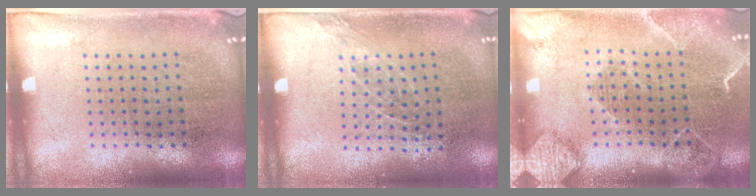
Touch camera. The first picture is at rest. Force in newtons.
{"total": 1.0, "press": 0.8, "slide": 0.7}
{"total": 2.2, "press": 2.0, "slide": 1.1}